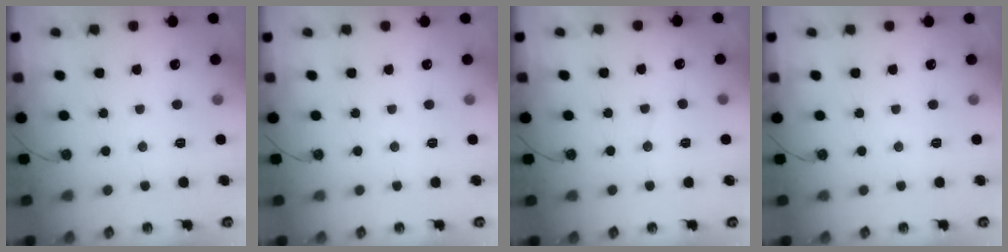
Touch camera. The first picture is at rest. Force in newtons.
{"total": 0.0}
{"total": 4.4, "press": 4.3, "slide": 0.5}
{"total": 0.0}